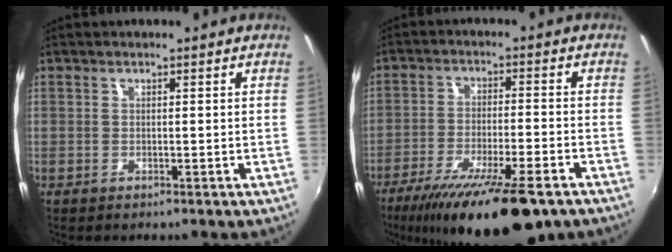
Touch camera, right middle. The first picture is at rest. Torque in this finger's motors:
{"motor_torque": [1.08, -1.06, 0.61, 0.21]}